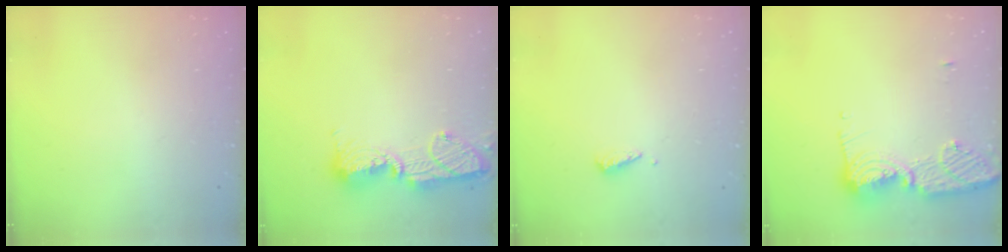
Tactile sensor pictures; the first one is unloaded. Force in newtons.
{"total": 13.9, "press": 13.8, "slide": 1.0}
{"total": 2.9, "press": 2.9, "slide": 0.4}
{"total": 12.0, "press": 12.0, "slide": 1.1}